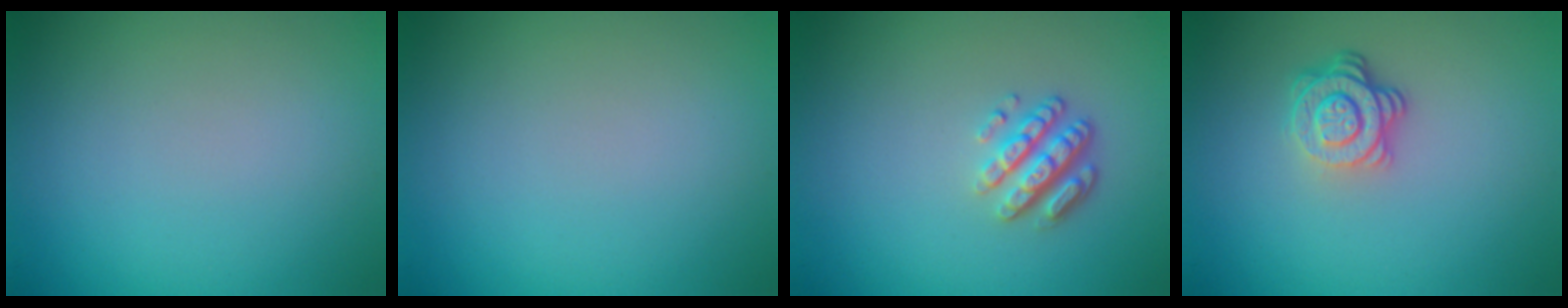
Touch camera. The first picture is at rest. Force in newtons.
{"total": 0.0}
{"total": 2.9, "press": 2.4, "slide": 1.7}
{"total": 3.7, "press": 2.7, "slide": 2.5}